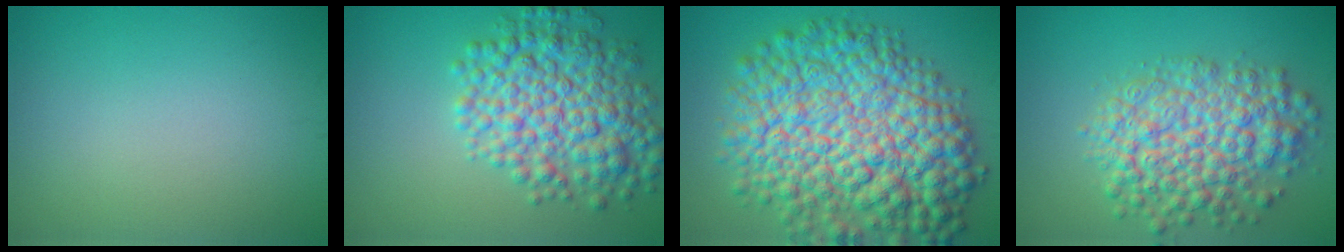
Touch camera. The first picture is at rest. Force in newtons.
{"total": 7.5, "press": 7.5, "slide": 0.1}
{"total": 14.0, "press": 14.0, "slide": 0.3}
{"total": 7.5, "press": 7.5, "slide": 0.3}